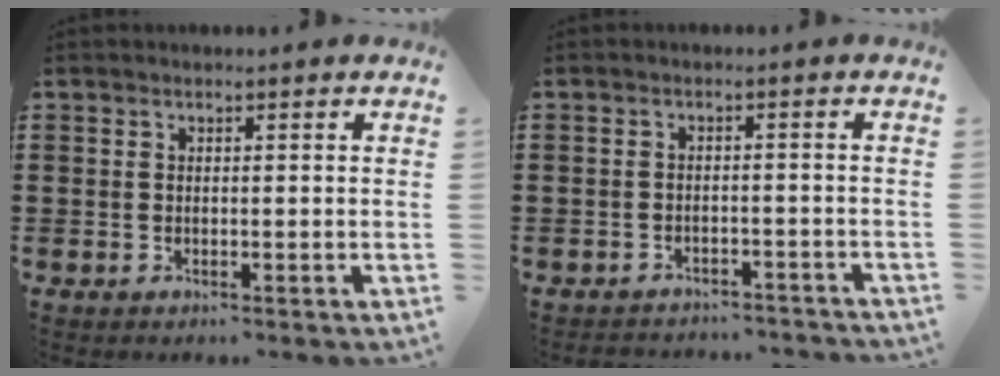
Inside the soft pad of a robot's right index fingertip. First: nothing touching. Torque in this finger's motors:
{"motor_torque": [-2.14, 0.00, -0.71, -0.21]}